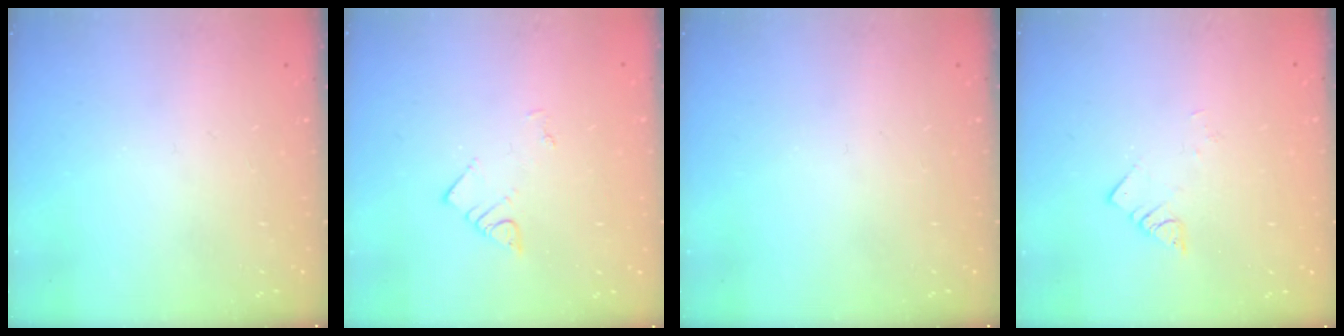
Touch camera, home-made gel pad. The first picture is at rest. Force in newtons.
{"total": 3.4, "press": 3.4, "slide": 0.4}
{"total": 0.0}
{"total": 2.9, "press": 2.8, "slide": 0.6}